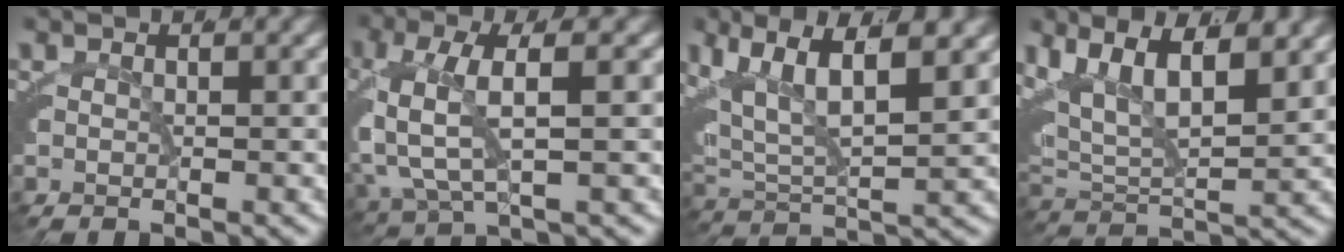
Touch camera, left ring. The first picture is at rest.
{"total": 5.9, "force": [0.7, 2.7, 5.1], "torque": [-0.121, 0.005, 0.019]}
{"total": 8.6, "force": [3.7, 5.1, 5.8], "torque": [-0.121, 0.008, 0.058]}
{"total": 9.8, "force": [4.3, 6.2, 6.2], "torque": [-0.127, 0.011, 0.062]}